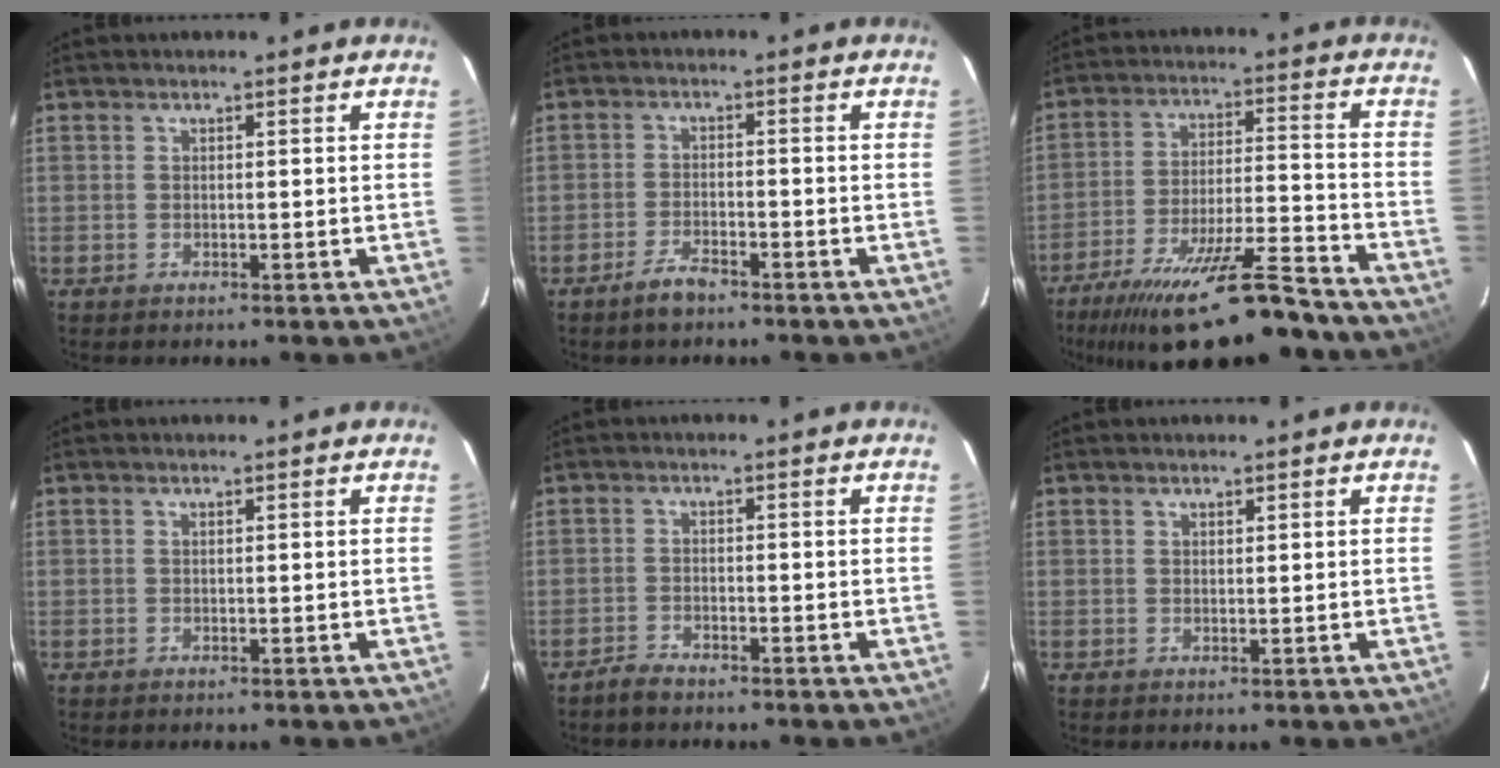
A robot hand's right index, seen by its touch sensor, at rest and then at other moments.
{"total": 3.8, "force": [-3.0, 1.1, 2.0], "torque": [-0.054, 0.000, -0.056]}
{"total": 21.8, "force": [-18.1, 3.4, 11.6], "torque": [-0.217, -0.034, -0.272]}
{"total": 0.0}
{"total": 2.3, "force": [-2.2, 0.5, 0.6], "torque": [-0.024, 0.001, -0.042]}
{"total": 0.8, "force": [0.6, 0.4, 0.2], "torque": [-0.004, 0.002, 0.012]}